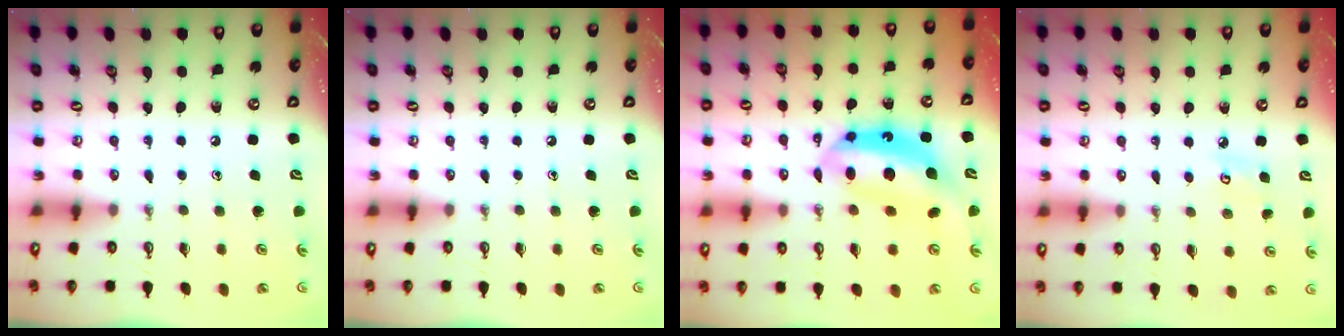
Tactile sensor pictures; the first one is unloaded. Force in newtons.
{"total": 0.0}
{"total": 14.2, "press": 14.1, "slide": 1.2}
{"total": 5.6, "press": 5.6, "slide": 0.5}